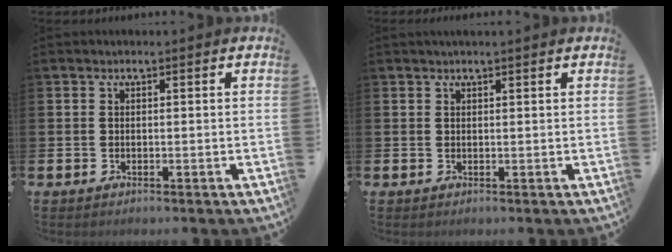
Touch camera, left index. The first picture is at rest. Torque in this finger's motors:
{"motor_torque": [0.47, -0.38, 0.05, 0.08]}